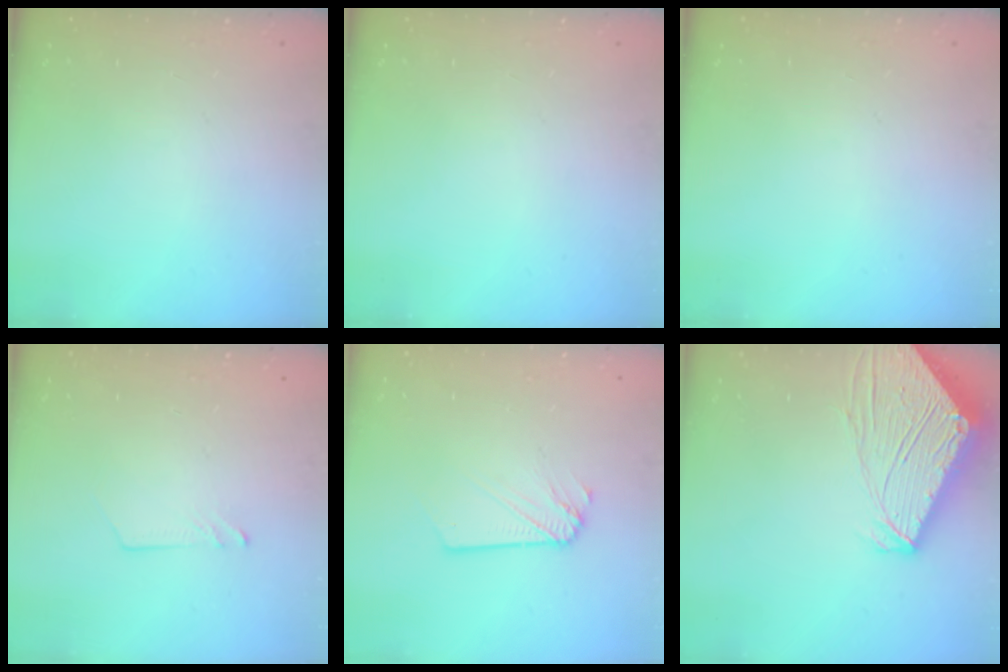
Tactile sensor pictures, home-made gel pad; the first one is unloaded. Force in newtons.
{"total": 0.0}
{"total": 0.0}
{"total": 1.2, "press": 1.2, "slide": 0.1}
{"total": 2.5, "press": 2.5, "slide": 0.1}
{"total": 13.1, "press": 13.0, "slide": 1.8}